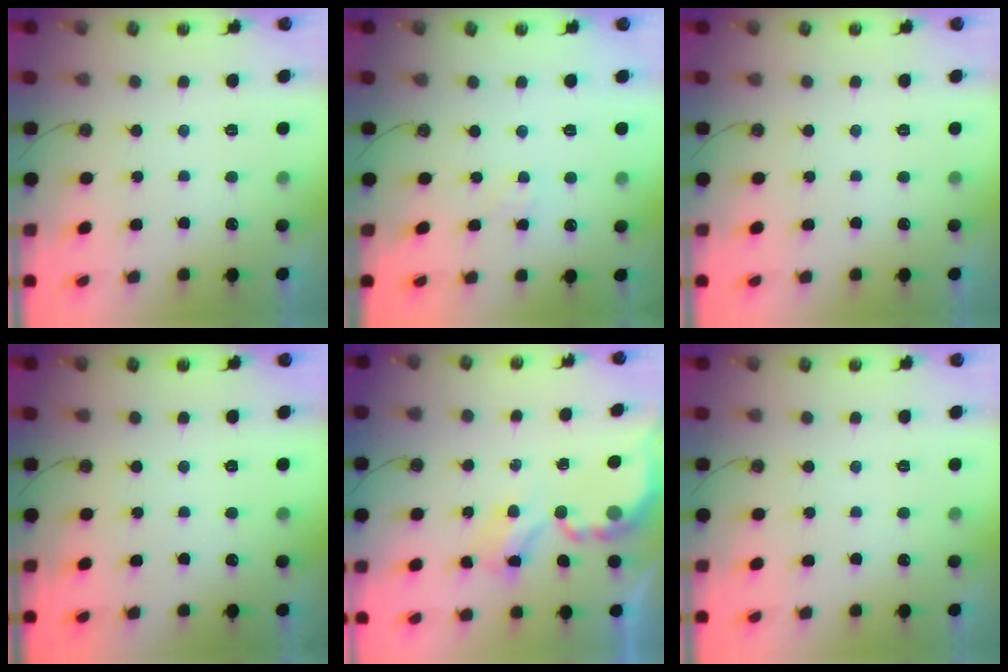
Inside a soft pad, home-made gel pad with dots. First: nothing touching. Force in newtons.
{"total": 2.4, "press": 2.4, "slide": 0.2}
{"total": 0.0}
{"total": 0.0}
{"total": 3.7, "press": 3.7, "slide": 0.2}
{"total": 0.0}